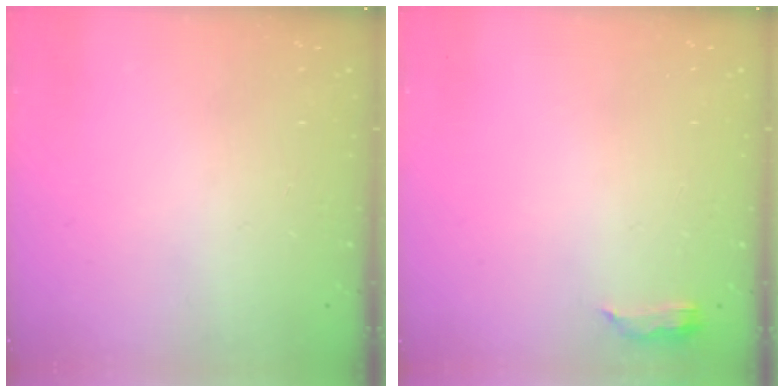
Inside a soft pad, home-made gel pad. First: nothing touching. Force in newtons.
{"total": 5.1, "press": 4.8, "slide": 1.7}